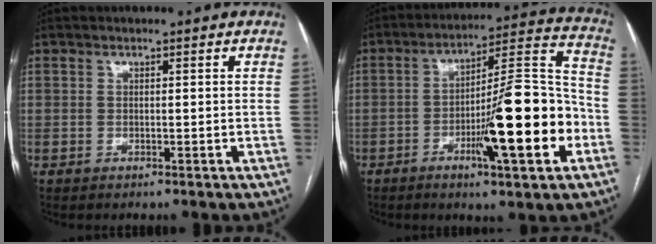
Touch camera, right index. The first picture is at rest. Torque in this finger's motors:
{"motor_torque": [2.14, 0.00, 1.05, 0.21]}